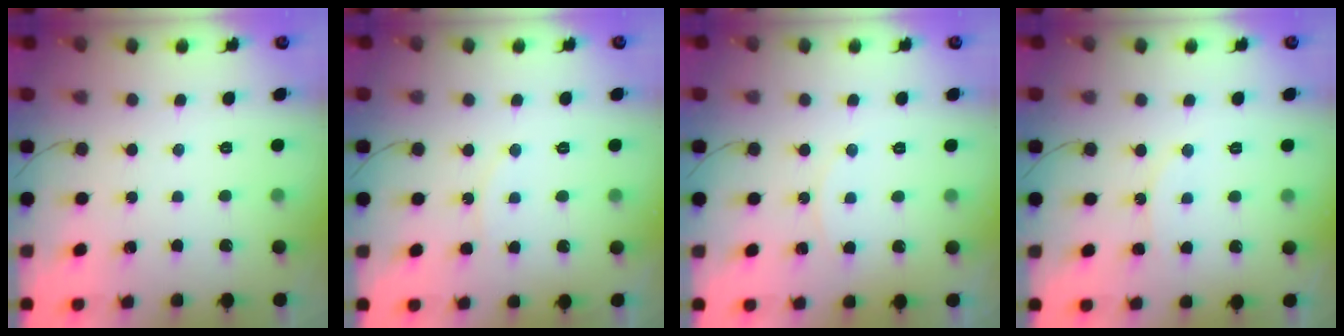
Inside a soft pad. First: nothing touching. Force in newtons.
{"total": 5.9, "press": 5.5, "slide": 2.2}
{"total": 3.6, "press": 3.6, "slide": 0.4}
{"total": 8.1, "press": 7.7, "slide": 2.5}